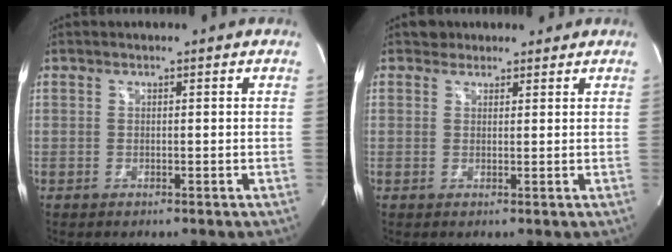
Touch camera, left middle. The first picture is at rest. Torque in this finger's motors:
{"motor_torque": [-0.05, 0.06, -0.10, -0.01]}